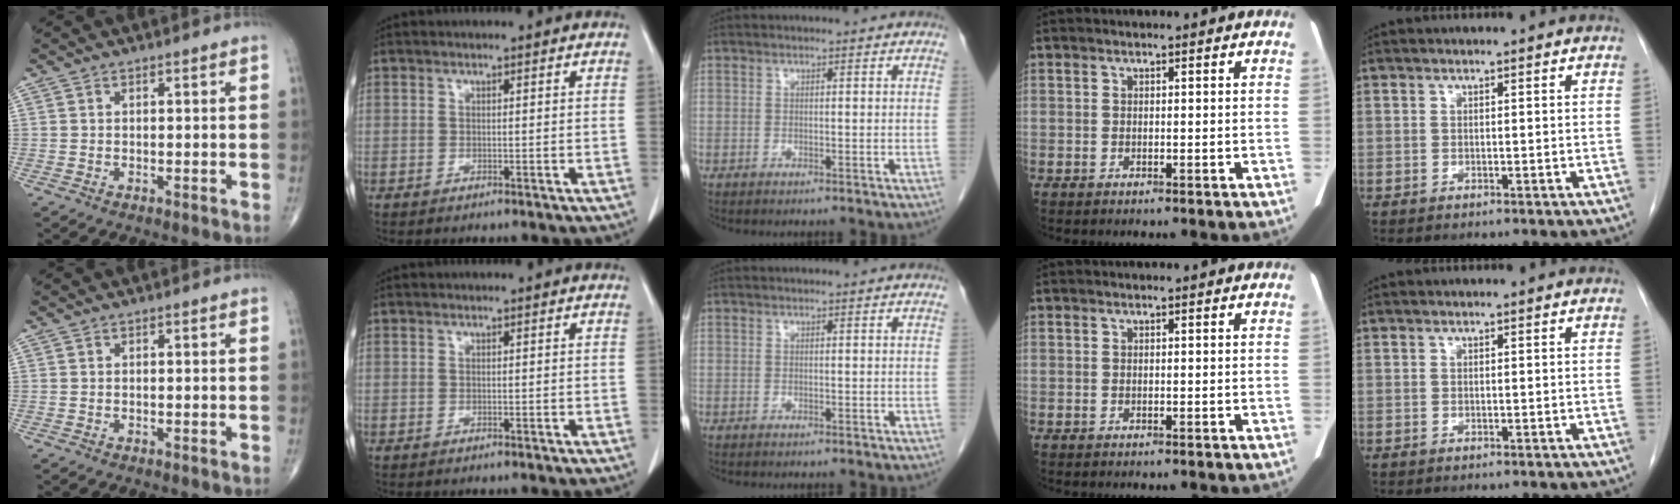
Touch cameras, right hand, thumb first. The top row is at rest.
{}